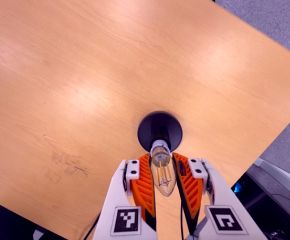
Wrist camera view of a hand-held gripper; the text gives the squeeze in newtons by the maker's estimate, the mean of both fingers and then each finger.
{"total": 19.6, "left": 21.5, "right": 17.7}